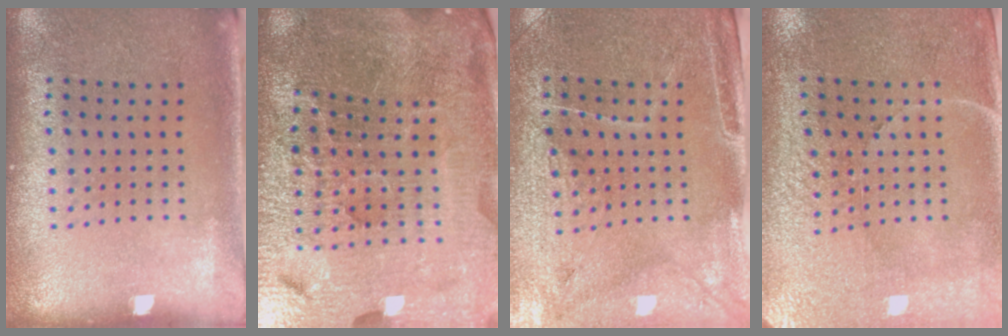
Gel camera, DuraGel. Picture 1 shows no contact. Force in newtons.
{"total": 5.9, "press": 5.3, "slide": 2.4}
{"total": 3.2, "press": 3.1, "slide": 0.9}
{"total": 3.3, "press": 3.1, "slide": 1.1}